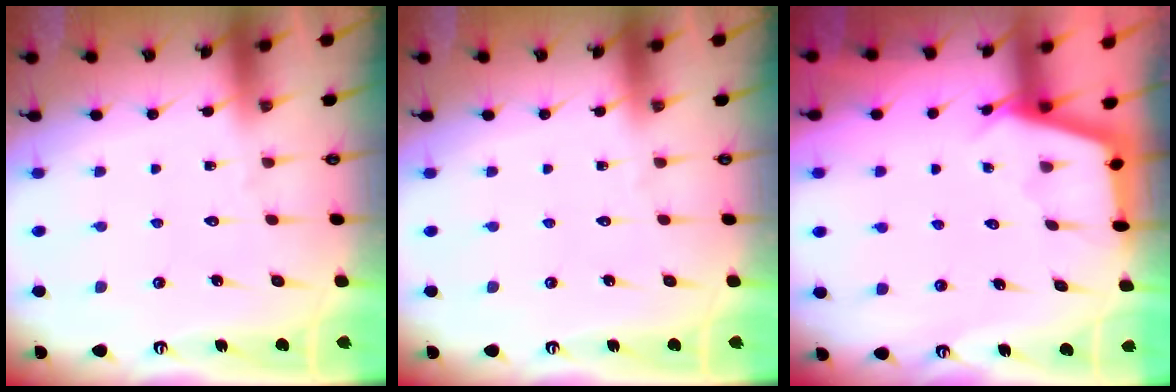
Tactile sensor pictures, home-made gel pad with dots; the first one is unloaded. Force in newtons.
{"total": 0.0}
{"total": 2.8, "press": 2.8, "slide": 0.3}